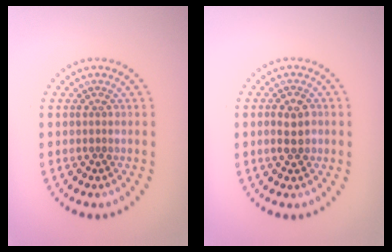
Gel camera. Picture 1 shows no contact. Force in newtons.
{"total": 2.3, "press": 2.3, "slide": 0.0}